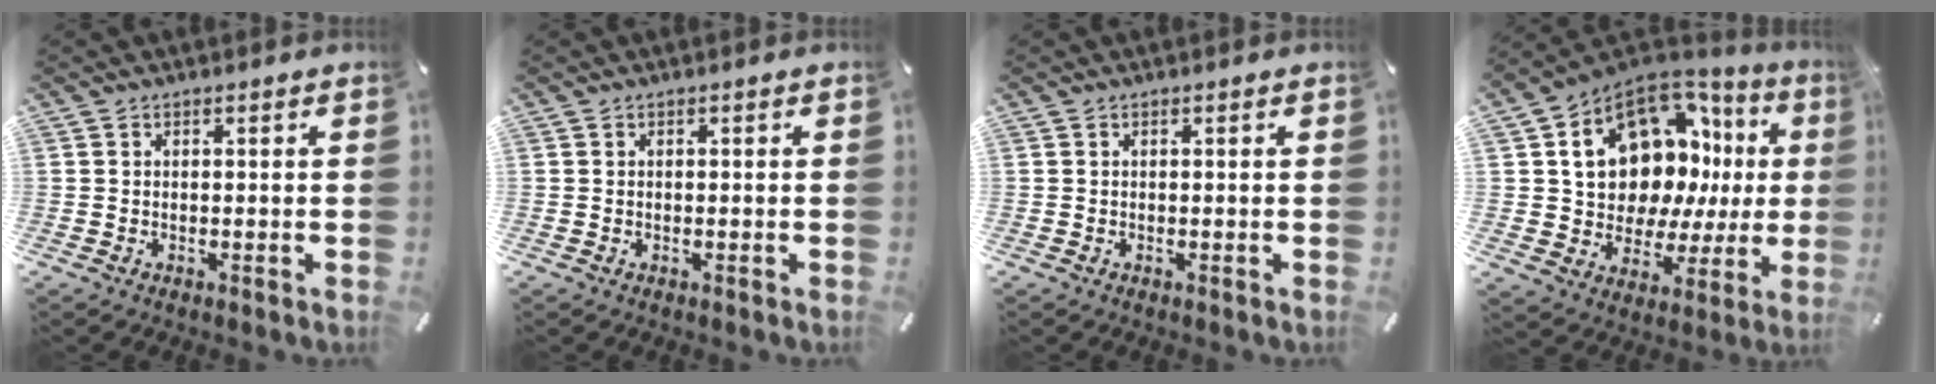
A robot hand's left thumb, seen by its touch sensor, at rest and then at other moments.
{"total": 0.0}
{"total": 0.0}
{"total": 17.7, "force": [6.8, 12.5, 10.6], "torque": [-0.177, -0.053, 0.133]}